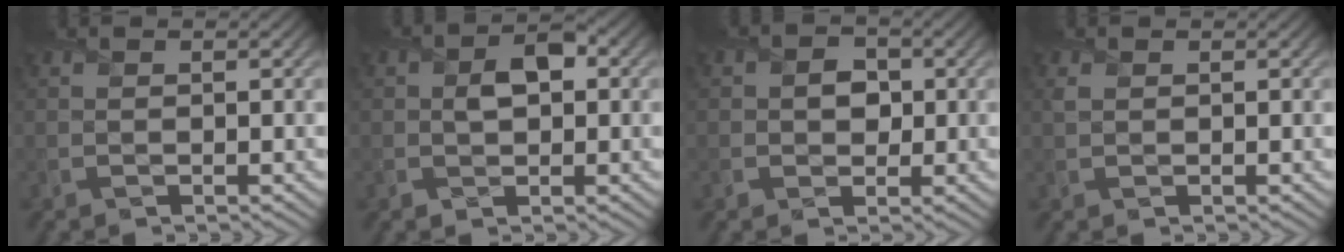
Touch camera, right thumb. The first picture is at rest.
{"total": 3.9, "force": [0.3, 2.6, 2.9], "torque": [-0.052, 0.002, 0.003]}
{"total": 3.3, "force": [0.3, 2.8, 1.7], "torque": [-0.024, -0.004, -0.004]}
{"total": 0.7, "force": [0.4, 0.5, 0.4], "torque": [-0.014, -0.001, 0.011]}